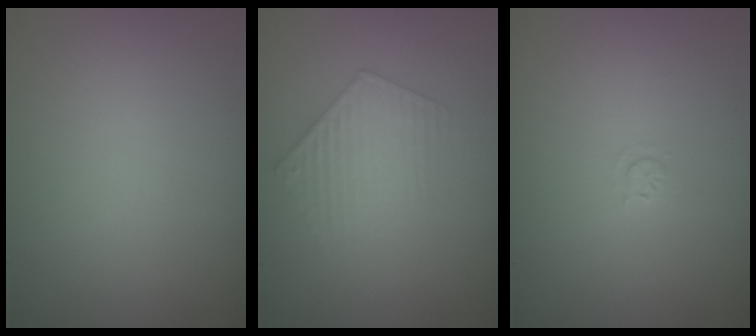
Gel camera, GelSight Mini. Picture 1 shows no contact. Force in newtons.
{"total": 2.9, "press": 2.9, "slide": 0.5}
{"total": 0.7, "press": 0.3, "slide": 0.6}